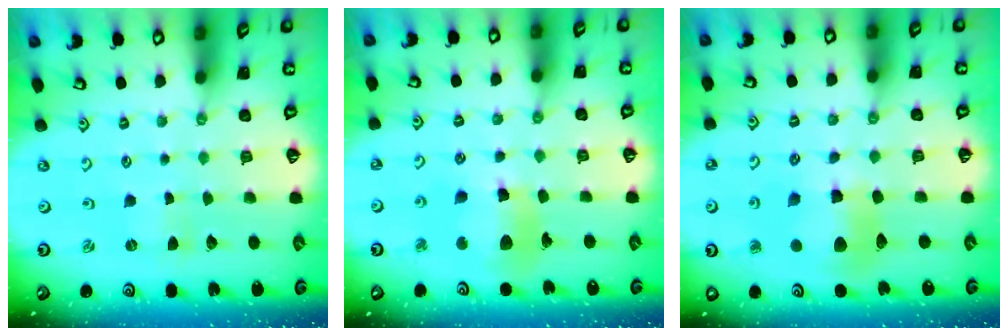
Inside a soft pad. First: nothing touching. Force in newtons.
{"total": 12.6, "press": 12.5, "slide": 1.6}
{"total": 12.2, "press": 12.1, "slide": 1.5}